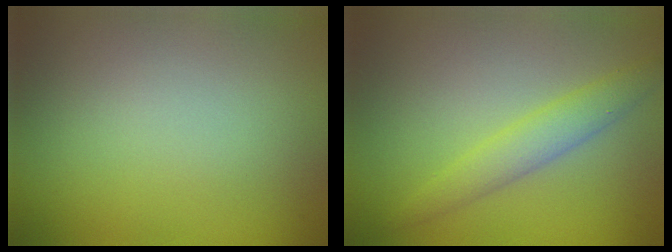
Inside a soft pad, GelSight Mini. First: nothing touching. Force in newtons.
{"total": 2.8, "press": 2.8, "slide": 0.1}